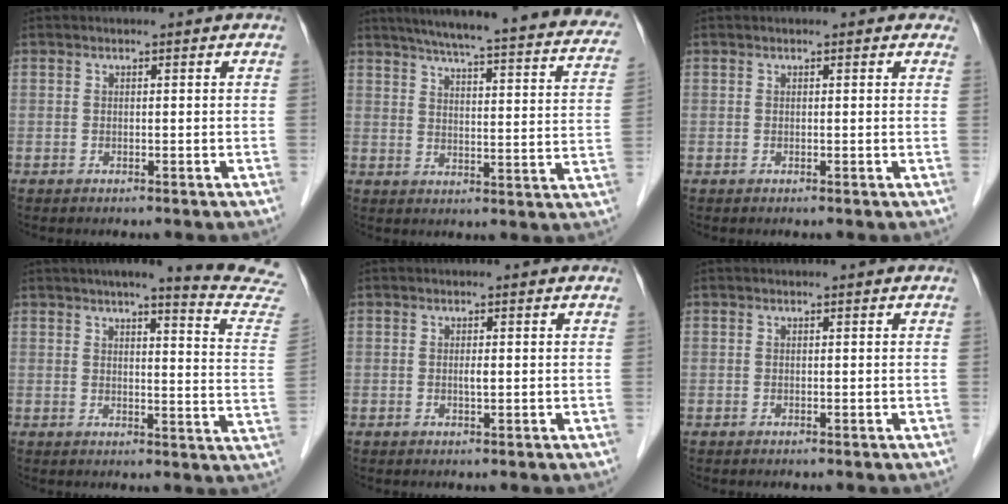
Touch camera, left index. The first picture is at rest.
{"total": 28.6, "force": [24.6, 3.1, 14.3], "torque": [-0.201, -0.033, 0.290]}
{"total": 0.9, "force": [0.6, 0.5, 0.4], "torque": [-0.001, -0.001, 0.000]}
{"total": 14.4, "force": [13.3, -0.8, 5.5], "torque": [-0.062, -0.082, 0.135]}
{"total": 0.9, "force": [0.0, 0.1, 0.9], "torque": [-0.017, -0.001, -0.001]}
{"total": 0.0}